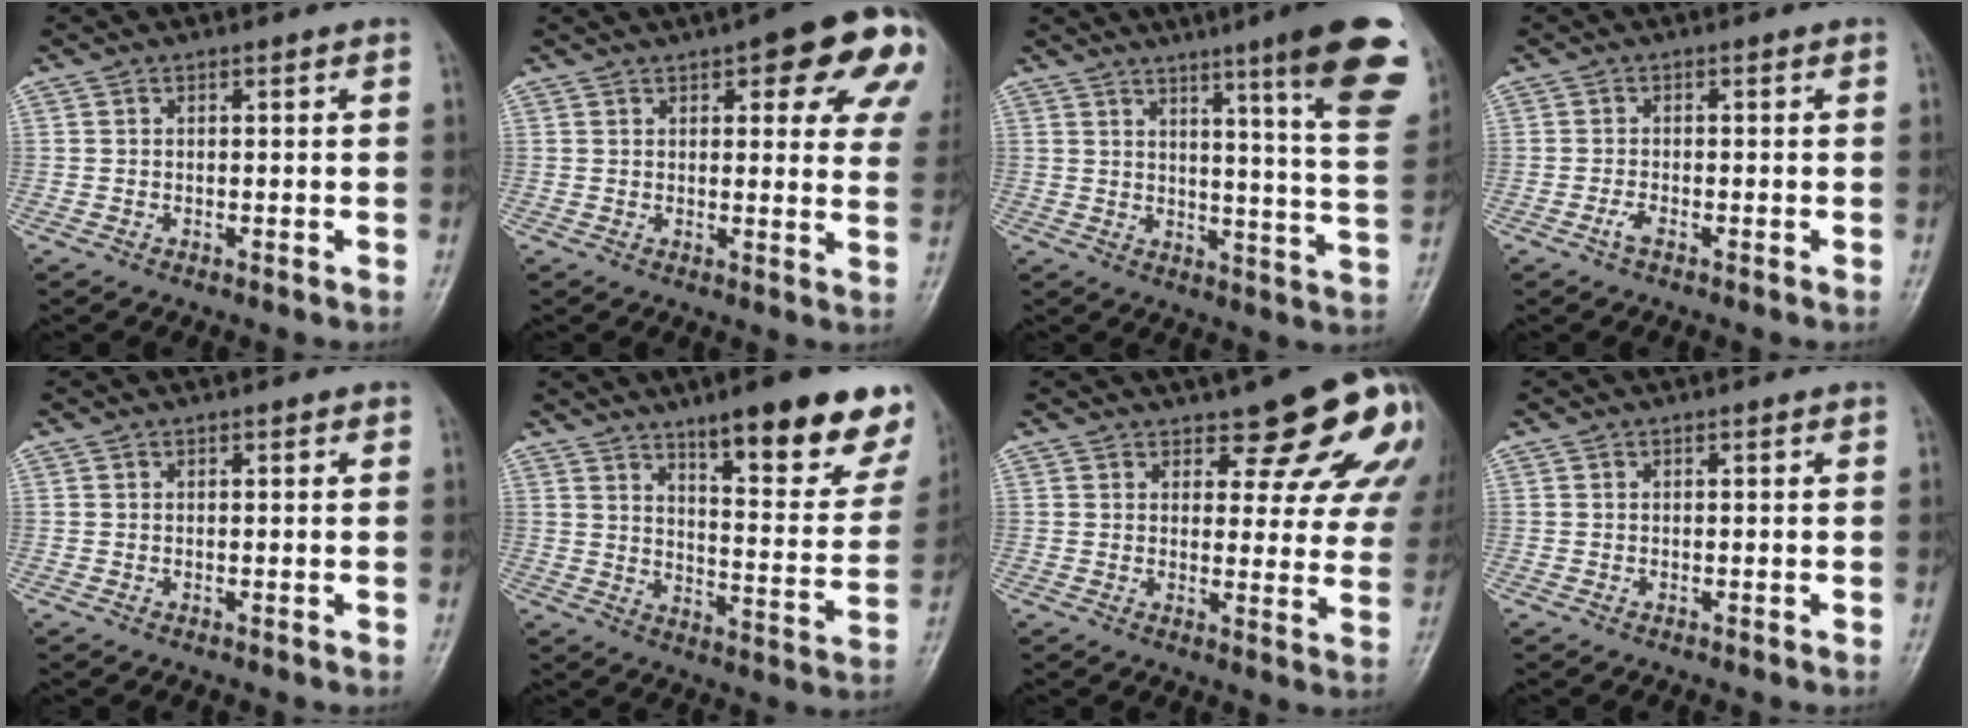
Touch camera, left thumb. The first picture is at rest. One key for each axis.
{"total": 18.1, "fx": 8.6, "fy": 6.3, "fz": 14.6, "tx": -0.144, "ty": -0.019, "tz": 0.092}
{"total": 20.2, "fx": 11.8, "fy": 1.8, "fz": 16.3, "tx": -0.186, "ty": -0.059, "tz": 0.144}
{"total": 1.4, "fx": -1.0, "fy": 0.4, "fz": 0.9, "tx": -0.029, "ty": 0.002, "tz": -0.022}
{"total": 0.5, "fx": 0.2, "fy": 0.3, "fz": 0.4, "tx": -0.002, "ty": 0.001, "tz": 0.001}
{"total": 20.4, "fx": 12.9, "fy": 4.9, "fz": 15.0, "tx": -0.164, "ty": -0.064, "tz": 0.182}
{"total": 13.0, "fx": 8.4, "fy": 4.7, "fz": 8.7, "tx": -0.067, "ty": -0.051, "tz": 0.092}
{"total": 0.0}